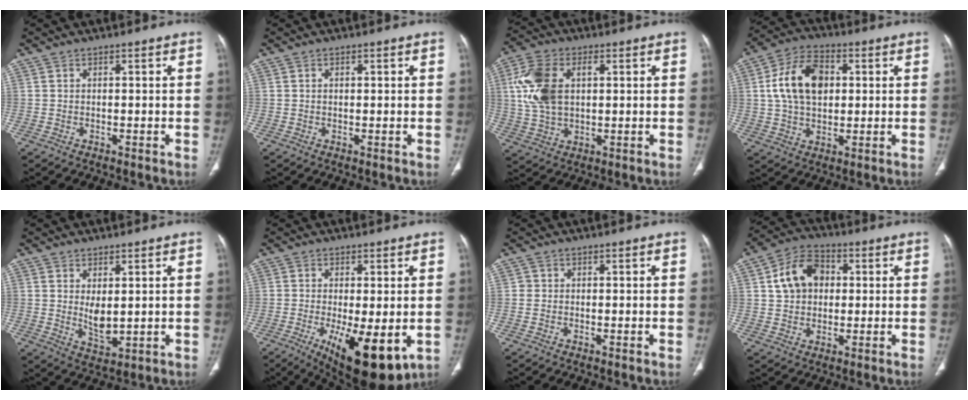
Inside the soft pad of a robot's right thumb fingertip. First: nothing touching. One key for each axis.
{"total": 0.7, "fx": 0.2, "fy": 0.4, "fz": 0.5, "tx": -0.012, "ty": 0.002, "tz": 0.004}
{"total": 12.1, "fx": 2.4, "fy": 7.5, "fz": 9.2, "tx": -0.192, "ty": 0.005, "tz": 0.046}
{"total": 13.1, "fx": 2.2, "fy": 8.5, "fz": 9.7, "tx": -0.161, "ty": 0.011, "tz": 0.035}
{"total": 5.0, "fx": 0.8, "fy": 2.5, "fz": 4.3, "tx": -0.066, "ty": -0.019, "tz": 0.026}
{"total": 13.9, "fx": -4.0, "fy": 5.0, "fz": 12.3, "tx": -0.181, "ty": -0.025, "tz": -0.045}
{"total": 0.6, "fx": 0.0, "fy": 0.6, "fz": 0.1, "tx": 0.002, "ty": 0.003, "tz": -0.001}
{"total": 10.4, "fx": 1.9, "fy": 7.9, "fz": 6.5, "tx": -0.092, "ty": 0.015, "tz": 0.026}